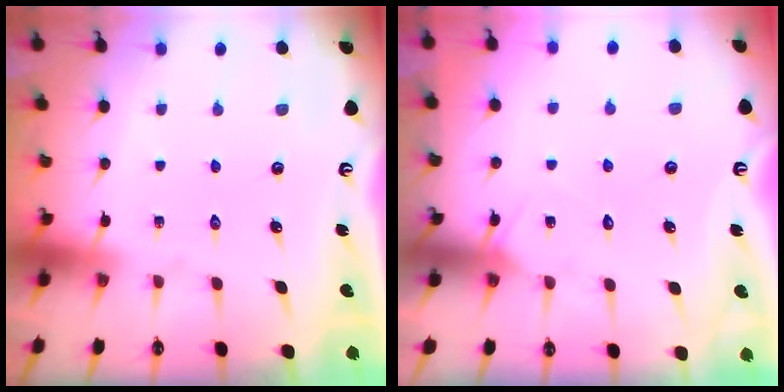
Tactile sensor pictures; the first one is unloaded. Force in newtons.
{"total": 7.0, "press": 7.0, "slide": 0.7}